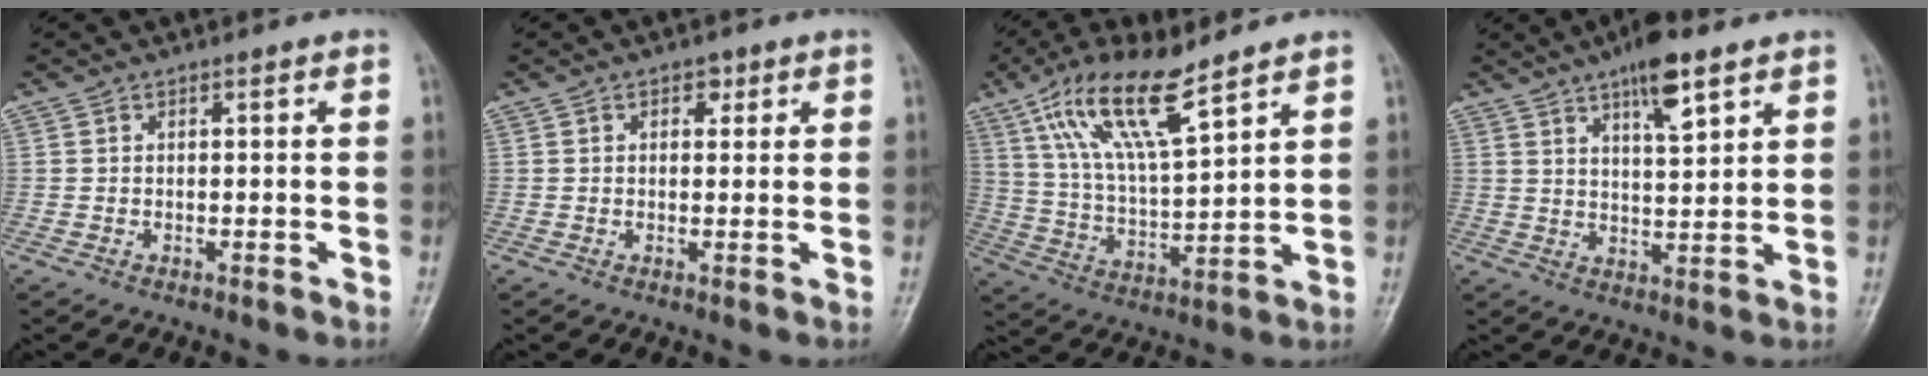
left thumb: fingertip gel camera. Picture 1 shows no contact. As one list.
[{"total": 2.0, "force": [0.9, 1.4, 1.0], "torque": [0.001, -0.001, 0.008]}, {"total": 14.9, "force": [9.4, 4.0, 10.9], "torque": [-0.198, -0.034, 0.188]}, {"total": 9.0, "force": [5.5, 2.6, 6.6], "torque": [-0.092, -0.029, 0.087]}]